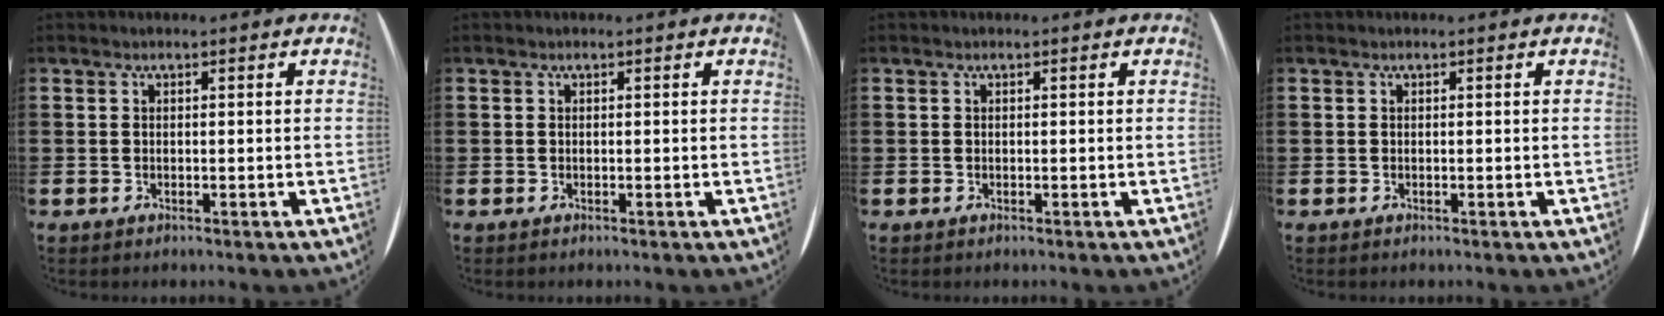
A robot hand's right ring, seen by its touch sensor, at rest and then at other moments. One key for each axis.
{"total": 0.0}
{"total": 0.0}
{"total": 0.0}